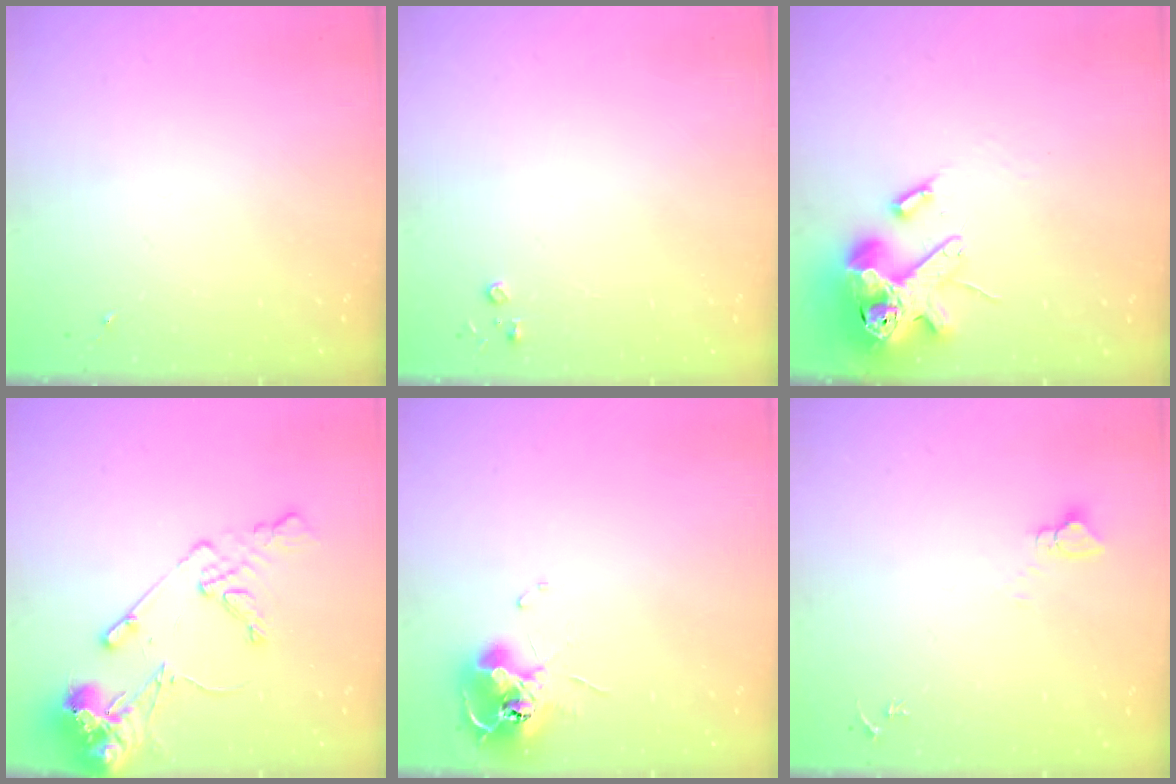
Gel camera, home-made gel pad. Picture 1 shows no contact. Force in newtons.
{"total": 2.8, "press": 2.8, "slide": 0.3}
{"total": 14.2, "press": 14.0, "slide": 2.3}
{"total": 13.7, "press": 13.5, "slide": 2.3}
{"total": 12.0, "press": 11.9, "slide": 1.2}
{"total": 2.7, "press": 2.7, "slide": 0.2}